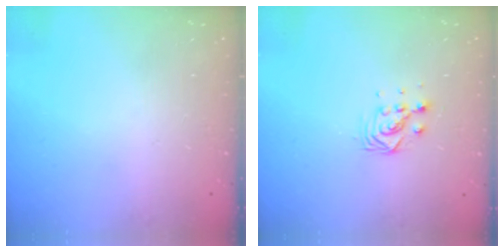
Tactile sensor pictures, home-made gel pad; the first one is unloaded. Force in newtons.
{"total": 3.7, "press": 3.7, "slide": 0.1}